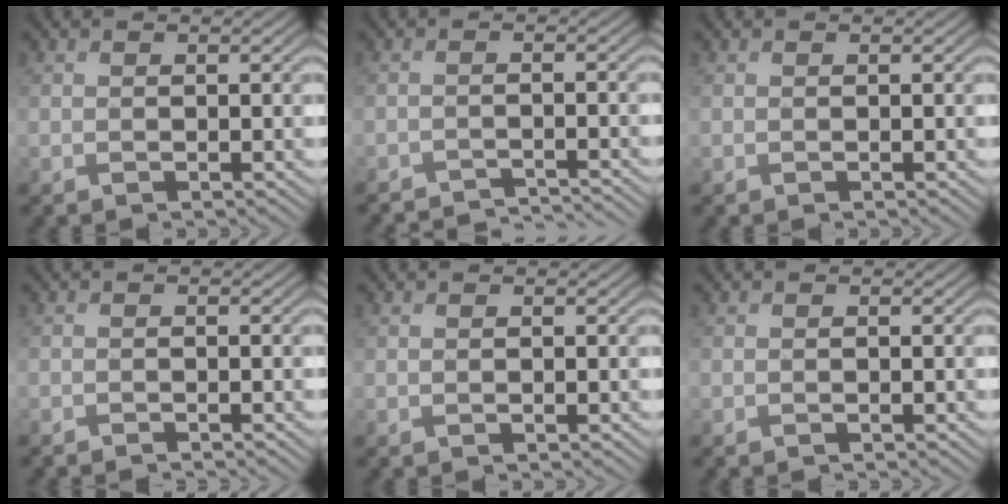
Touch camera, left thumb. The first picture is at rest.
{"total": 3.6, "force": [-3.5, 0.3, 0.7], "torque": [-0.011, -0.003, -0.061]}
{"total": 0.0}
{"total": 0.9, "force": [-0.9, 0.0, 0.2], "torque": [-0.001, -0.003, -0.018]}
{"total": 0.0}
{"total": 0.0}